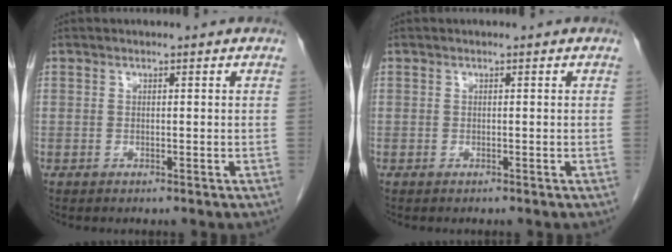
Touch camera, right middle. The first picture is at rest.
{"total": 0.0}